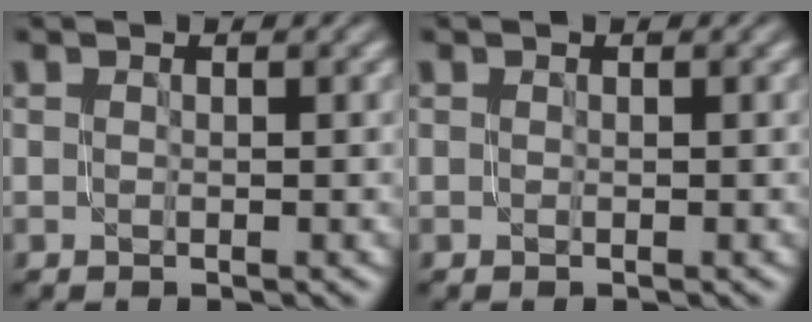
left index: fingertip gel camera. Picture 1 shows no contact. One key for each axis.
{"total": 0.0}